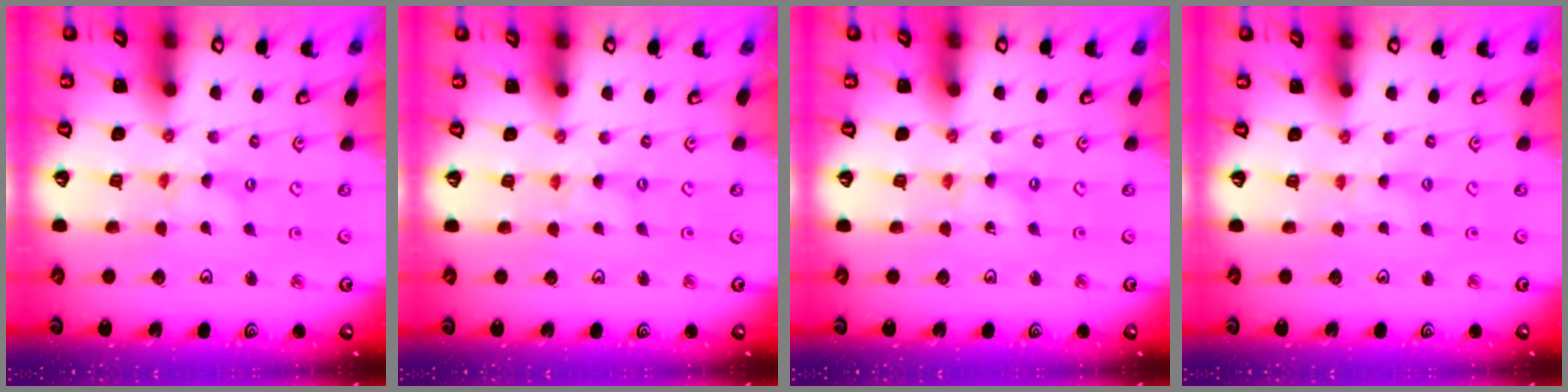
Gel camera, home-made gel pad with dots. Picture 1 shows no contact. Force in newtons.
{"total": 0.0}
{"total": 0.0}
{"total": 1.2, "press": 1.2, "slide": 0.3}